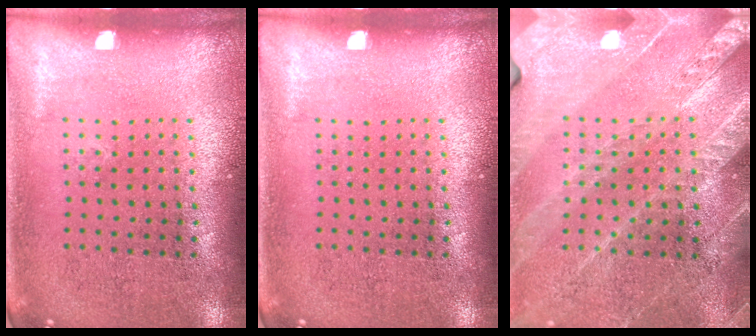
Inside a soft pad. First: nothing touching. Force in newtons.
{"total": 0.0}
{"total": 3.1, "press": 2.9, "slide": 1.1}